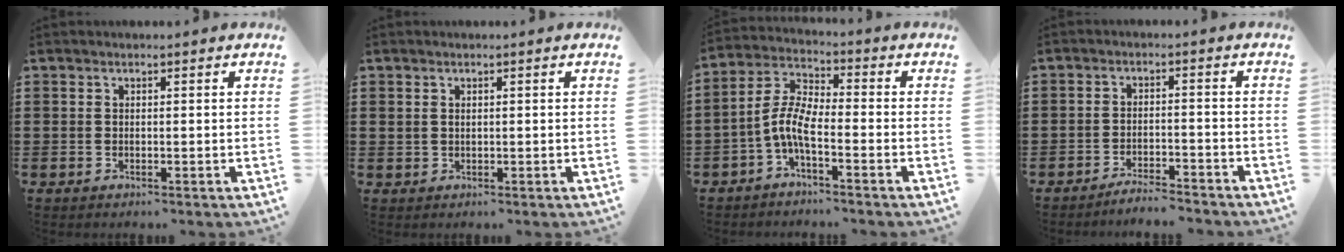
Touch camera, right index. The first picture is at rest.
{"total": 0.8, "force": [0.5, 0.6, 0.3], "torque": [-0.007, 0.004, 0.010]}
{"total": 6.1, "force": [-2.9, 2.0, 5.0], "torque": [-0.132, -0.008, -0.065]}
{"total": 3.3, "force": [-3.3, 0.0, 0.4], "torque": [-0.010, 0.002, -0.068]}